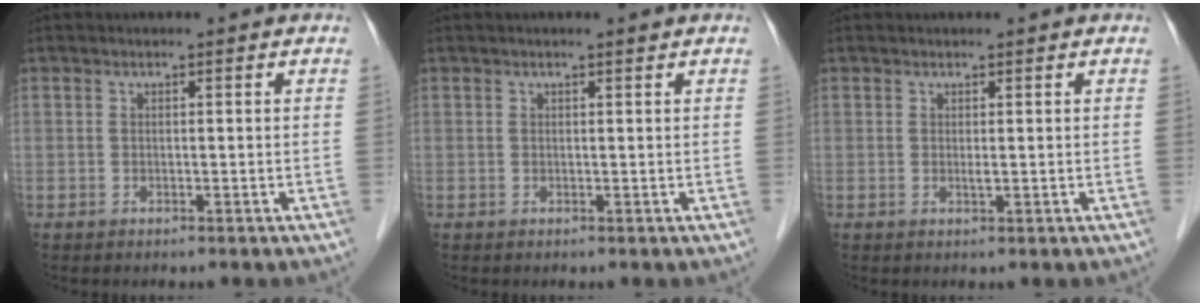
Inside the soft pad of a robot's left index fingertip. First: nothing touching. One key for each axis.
{"total": 1.0, "fx": 0.8, "fy": -0.2, "fz": 0.4, "tx": -0.009, "ty": 0.004, "tz": 0.016}
{"total": 0.8, "fx": 0.4, "fy": 0.1, "fz": 0.7, "tx": -0.014, "ty": -0.001, "tz": 0.007}